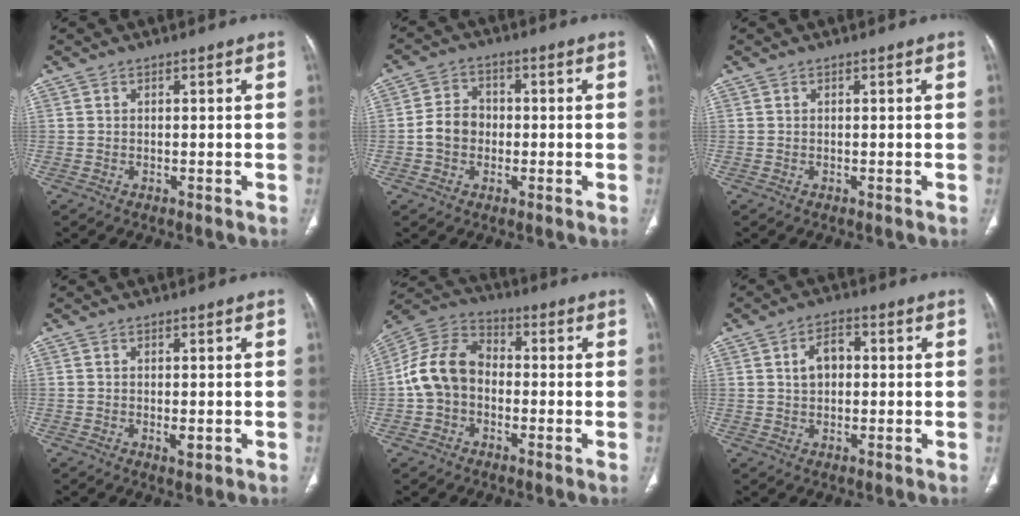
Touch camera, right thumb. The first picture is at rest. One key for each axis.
{"total": 6.1, "fx": -0.9, "fy": 5.1, "fz": 3.2, "tx": -0.045, "ty": 0.019, "tz": -0.024}
{"total": 0.0}
{"total": 1.8, "fx": -0.5, "fy": 0.8, "fz": 1.6, "tx": -0.023, "ty": -0.002, "tz": -0.007}
{"total": 11.6, "fx": -1.4, "fy": 8.8, "fz": 7.4, "tx": -0.134, "ty": 0.037, "tz": -0.041}
{"total": 5.1, "fx": 0.7, "fy": 3.5, "fz": 3.7, "tx": -0.054, "ty": 0.013, "tz": 0.007}